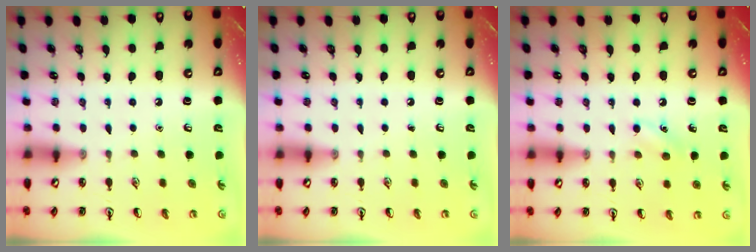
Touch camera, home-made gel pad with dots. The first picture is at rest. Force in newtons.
{"total": 0.0}
{"total": 5.7, "press": 5.4, "slide": 1.8}